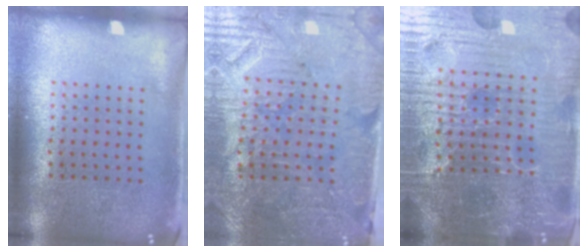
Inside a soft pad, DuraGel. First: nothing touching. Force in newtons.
{"total": 3.8, "press": 3.5, "slide": 1.3}
{"total": 6.5, "press": 5.9, "slide": 2.7}